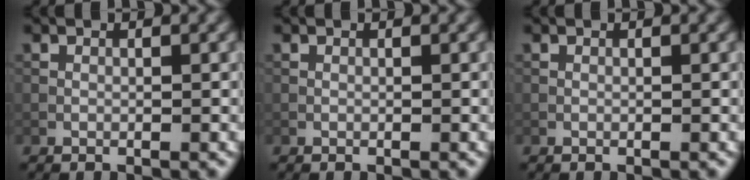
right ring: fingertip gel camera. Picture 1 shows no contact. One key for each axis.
{"total": 0.0}
{"total": 0.0}